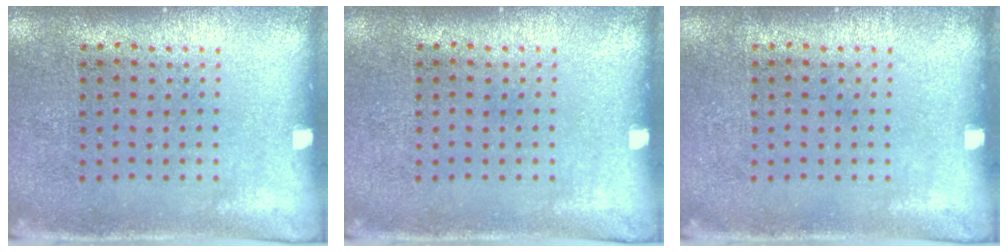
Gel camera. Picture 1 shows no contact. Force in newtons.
{"total": 0.0}
{"total": 0.0}